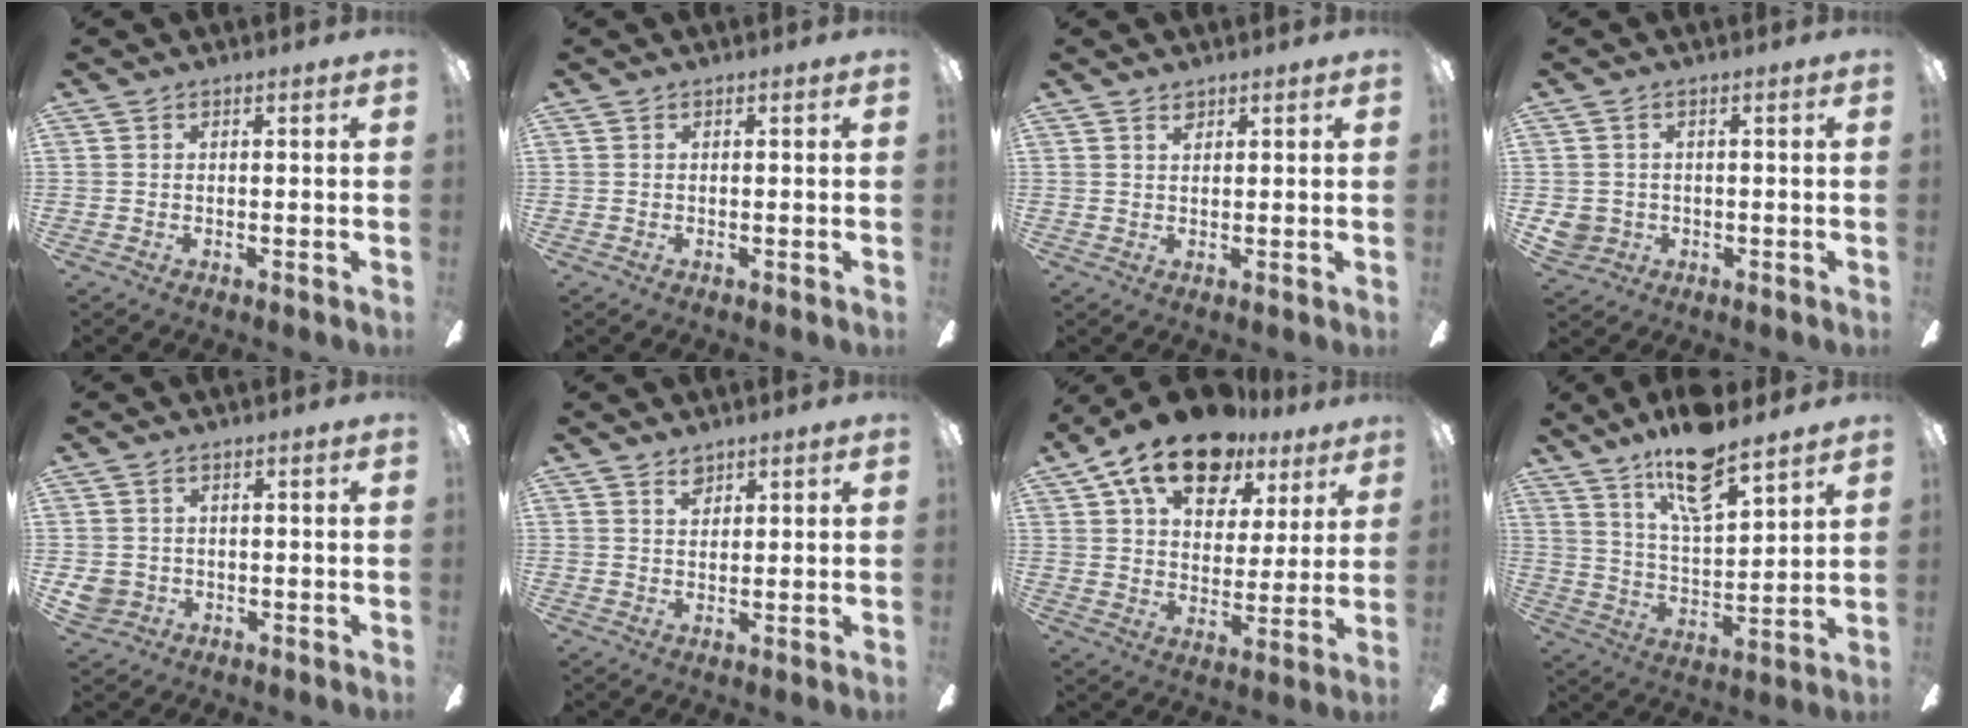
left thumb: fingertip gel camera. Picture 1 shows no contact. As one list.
[{"total": 0.0}, {"total": 1.6, "force": [1.3, 0.7, 0.7], "torque": [-0.007, -0.003, 0.023]}, {"total": 3.8, "force": [-0.3, 3.6, 1.1], "torque": [-0.037, 0.005, -0.007]}, {"total": 3.5, "force": [-0.4, 3.3, 1.1], "torque": [-0.028, 0.006, -0.006]}, {"total": 2.8, "force": [2.1, 1.5, 1.0], "torque": [-0.015, -0.004, 0.039]}, {"total": 16.6, "force": [11.2, 8.8, 8.4], "torque": [-0.147, -0.056, 0.199]}, {"total": 15.1, "force": [11.6, 4.3, 8.6], "torque": [-0.157, -0.060, 0.199]}]